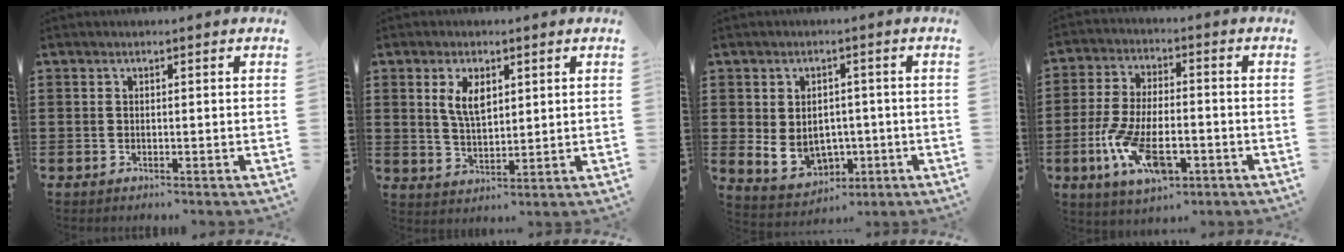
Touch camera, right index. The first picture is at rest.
{"total": 5.0, "force": [2.0, 2.5, 3.9], "torque": [-0.085, 0.007, 0.034]}
{"total": 5.3, "force": [-0.6, 4.5, 2.8], "torque": [-0.053, 0.004, -0.013]}
{"total": 10.4, "force": [-4.0, 4.5, 8.4], "torque": [-0.181, -0.001, -0.071]}